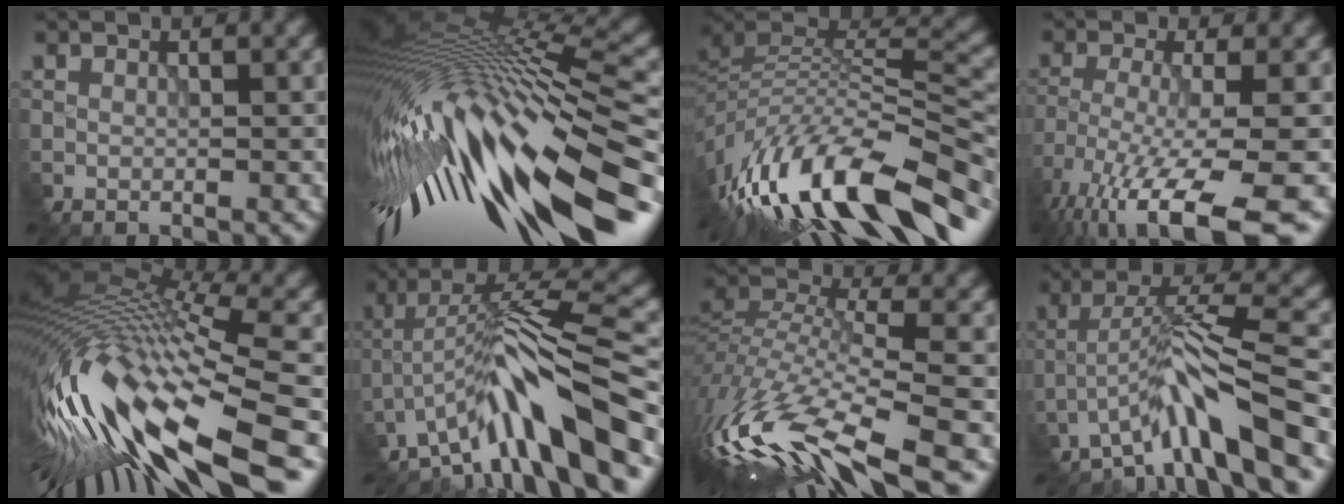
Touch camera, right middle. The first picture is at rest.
{"total": 17.8, "force": [-5.7, 5.4, 16.0], "torque": [-0.289, -0.012, -0.085]}
{"total": 15.0, "force": [-8.6, 5.8, 10.8], "torque": [-0.220, 0.012, -0.142]}
{"total": 12.6, "force": [-8.1, 2.9, 9.2], "torque": [-0.190, -0.020, -0.126]}
{"total": 15.8, "force": [-5.7, 4.6, 14.0], "torque": [-0.264, 0.006, -0.097]}
{"total": 10.1, "force": [-6.4, 1.8, 7.7], "torque": [-0.117, 0.026, -0.109]}
{"total": 14.0, "force": [-8.1, 4.0, 10.7], "torque": [-0.241, 0.008, -0.139]}
{"total": 7.3, "force": [-4.9, 0.9, 5.4], "torque": [-0.094, 0.021, -0.090]}